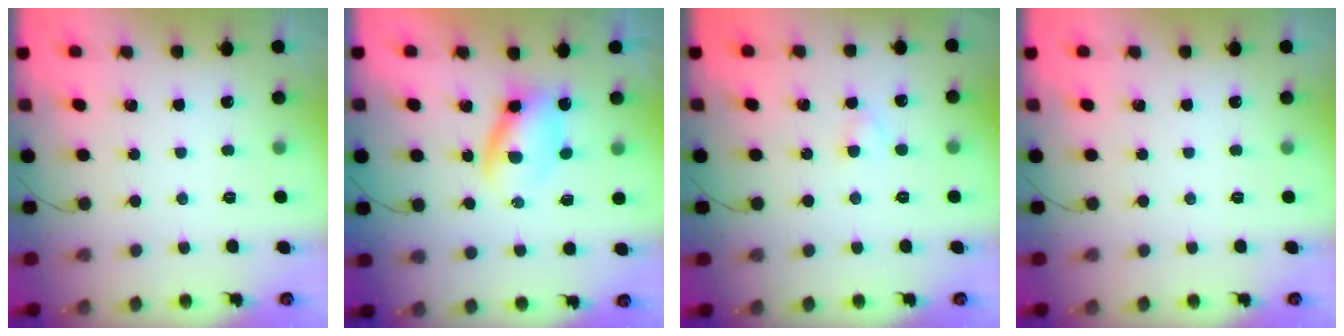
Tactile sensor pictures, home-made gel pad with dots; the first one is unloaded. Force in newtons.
{"total": 4.7, "press": 4.7, "slide": 0.5}
{"total": 2.3, "press": 2.0, "slide": 1.0}
{"total": 0.0}